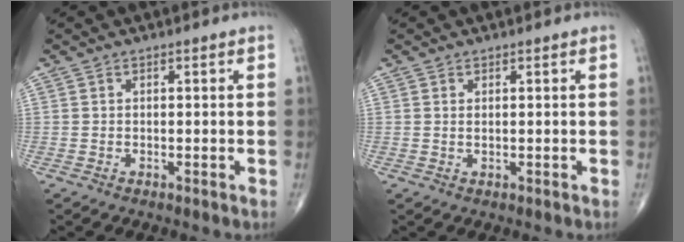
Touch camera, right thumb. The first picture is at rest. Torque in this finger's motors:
{"motor_torque": [-0.31, 0.21, -0.23, -0.11, 0.04]}